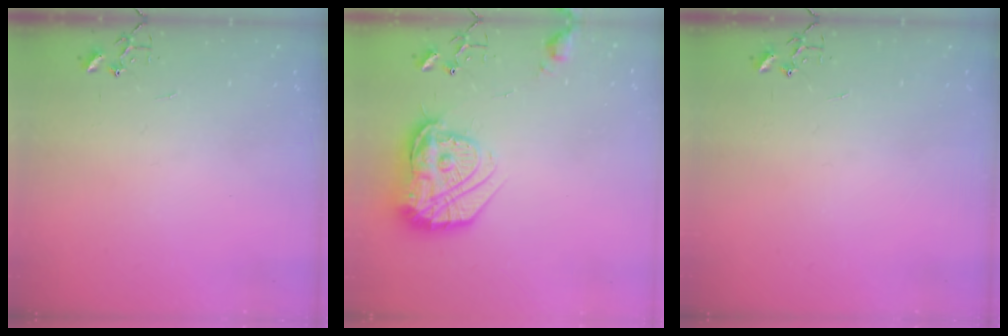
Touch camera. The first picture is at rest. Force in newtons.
{"total": 21.6, "press": 21.5, "slide": 1.7}
{"total": 0.0}